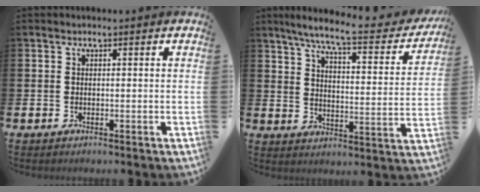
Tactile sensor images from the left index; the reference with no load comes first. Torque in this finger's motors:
{"motor_torque": [0.99, -1.14, 0.34, 0.08]}